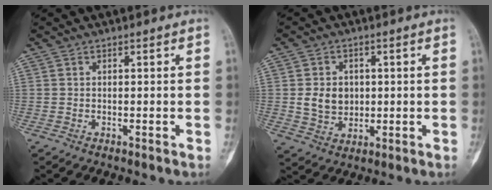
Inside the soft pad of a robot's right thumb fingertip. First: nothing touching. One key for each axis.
{"total": 6.8, "fx": 0.5, "fy": 5.6, "fz": 3.8, "tx": -0.044, "ty": -0.005, "tz": 0.017}